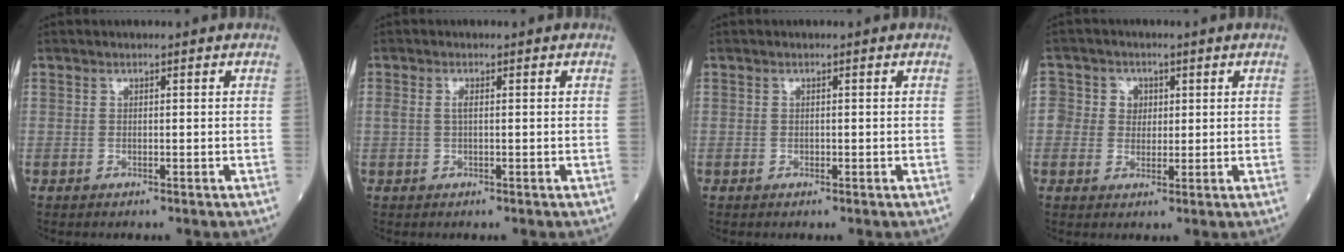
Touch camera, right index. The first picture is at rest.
{"total": 1.0, "force": [0.1, 0.2, 1.0], "torque": [-0.024, 0.001, 0.001]}
{"total": 0.0}
{"total": 4.7, "force": [0.7, 4.5, 1.3], "torque": [-0.013, 0.014, 0.013]}